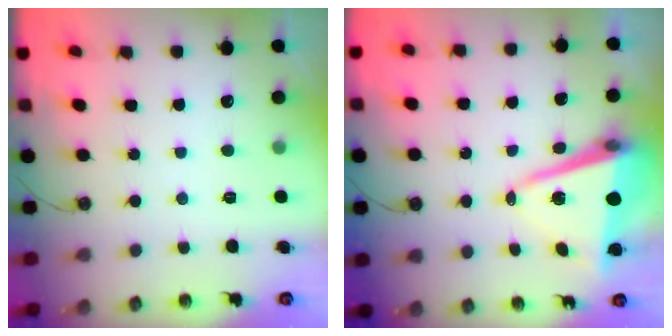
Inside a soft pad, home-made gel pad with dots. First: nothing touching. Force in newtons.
{"total": 10.3, "press": 9.8, "slide": 3.1}